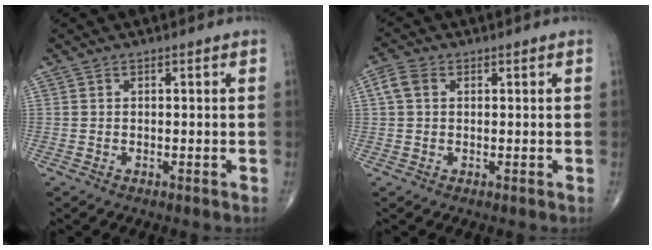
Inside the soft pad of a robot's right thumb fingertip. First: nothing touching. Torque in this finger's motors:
{"motor_torque": [-0.11, 0.17, 0.10, -0.10, 0.02]}